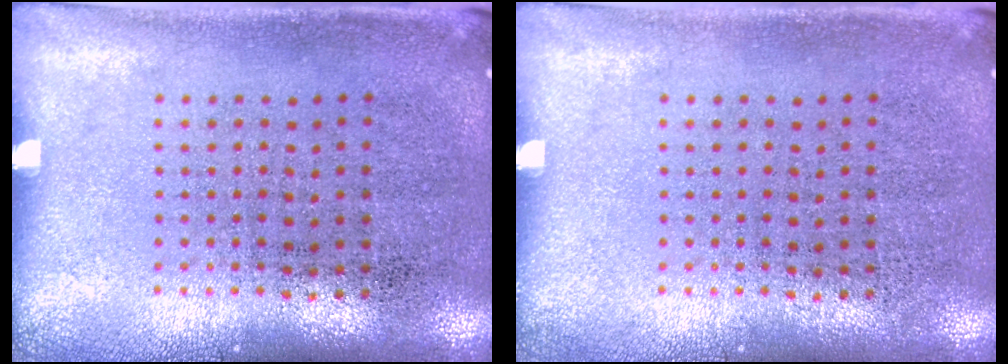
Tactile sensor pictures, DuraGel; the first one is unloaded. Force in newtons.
{"total": 0.0}